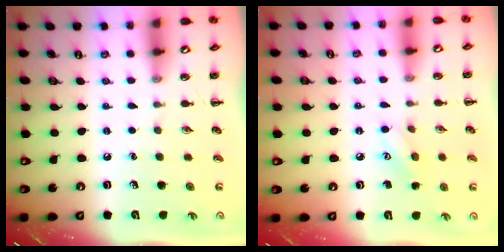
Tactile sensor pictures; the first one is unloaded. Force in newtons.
{"total": 6.6, "press": 6.5, "slide": 1.2}